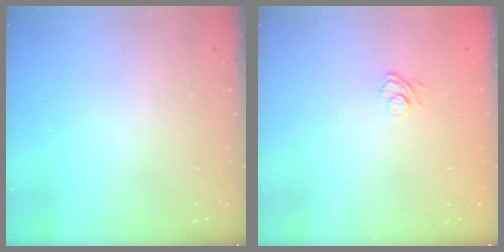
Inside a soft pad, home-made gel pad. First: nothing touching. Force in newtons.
{"total": 6.1, "press": 5.9, "slide": 1.3}